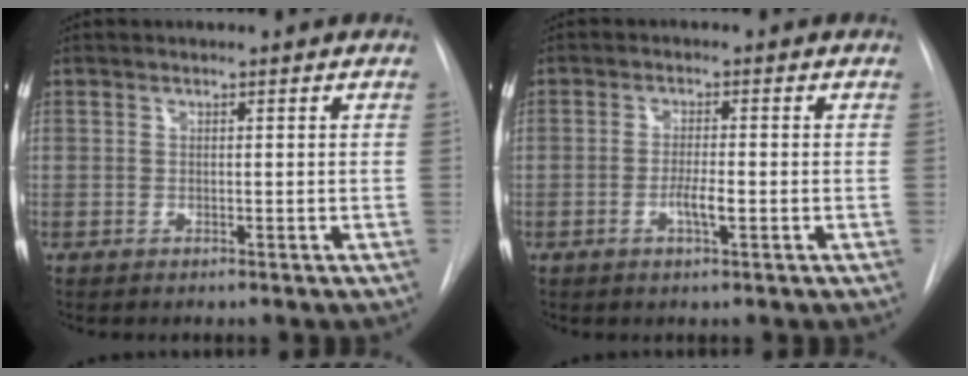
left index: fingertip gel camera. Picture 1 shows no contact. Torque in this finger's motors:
{"motor_torque": [0.55, 0.13, 0.03, 0.04]}